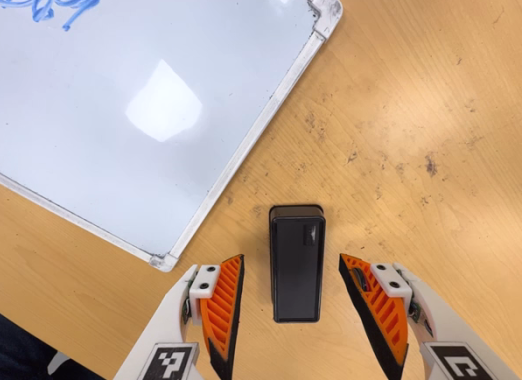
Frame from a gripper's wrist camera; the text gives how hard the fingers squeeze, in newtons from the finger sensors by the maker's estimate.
{"total": 0.0}